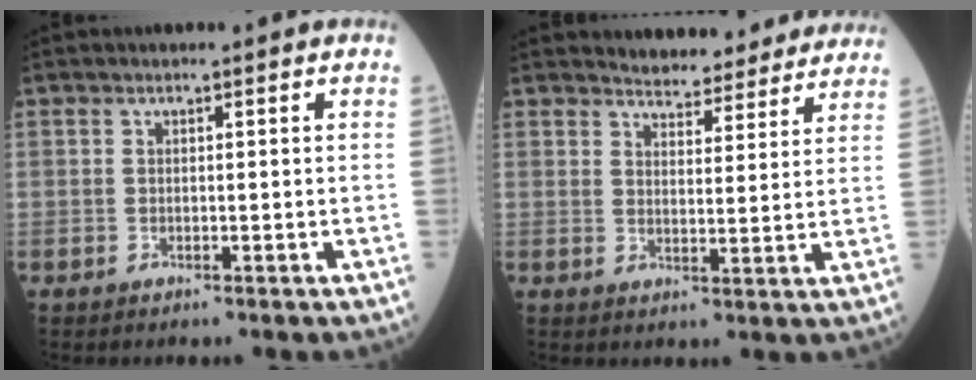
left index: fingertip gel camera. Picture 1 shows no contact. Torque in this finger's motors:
{"motor_torque": [-0.15, -0.14, 0.01, -0.01]}